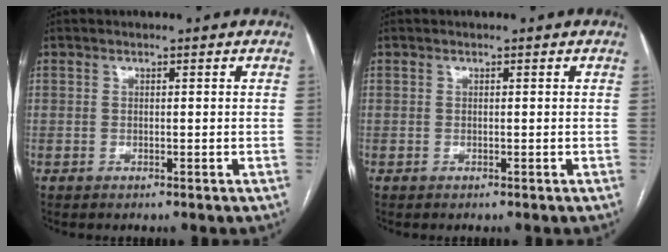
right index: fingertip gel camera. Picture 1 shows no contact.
{"total": 0.0}